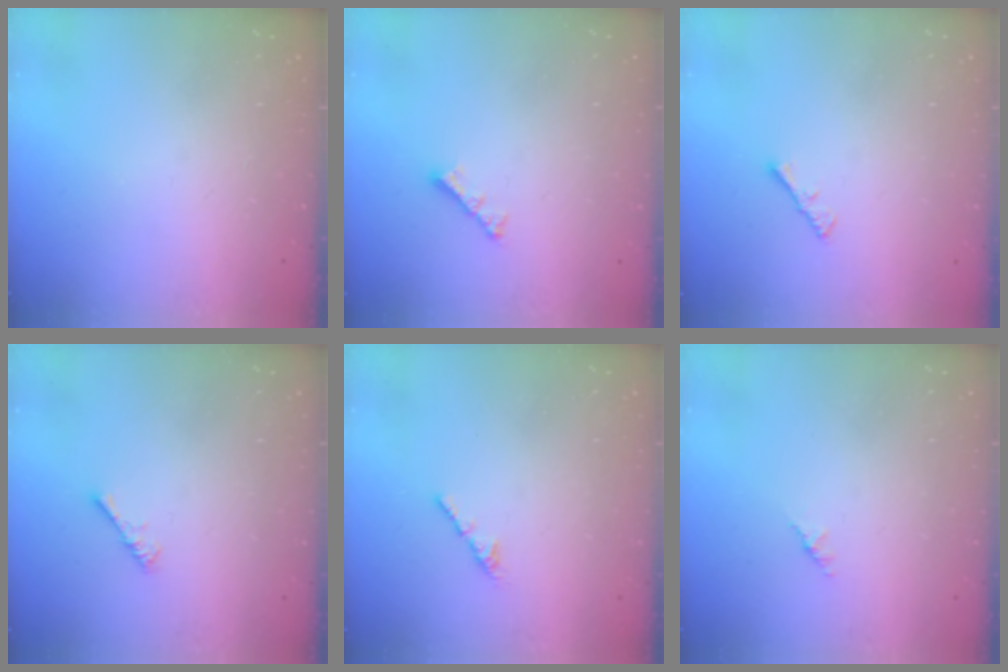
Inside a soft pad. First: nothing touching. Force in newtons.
{"total": 3.0, "press": 3.0, "slide": 0.6}
{"total": 1.3, "press": 1.2, "slide": 0.4}
{"total": 0.8, "press": 0.8, "slide": 0.3}
{"total": 2.1, "press": 2.0, "slide": 0.7}
{"total": 1.4, "press": 1.3, "slide": 0.4}